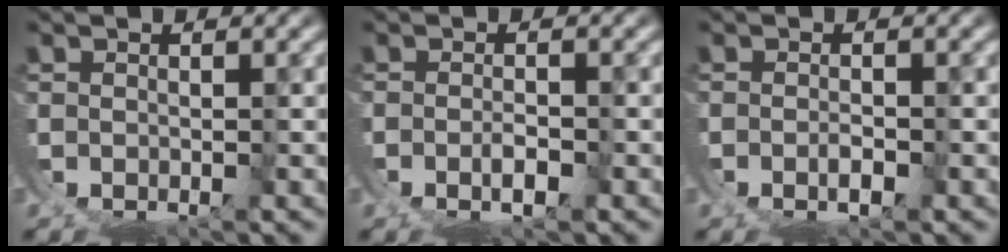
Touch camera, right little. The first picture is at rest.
{"total": 1.8, "force": [-0.9, -0.3, 1.6], "torque": [-0.022, -0.003, -0.015]}
{"total": 1.4, "force": [-0.7, -0.3, 1.2], "torque": [-0.018, -0.001, -0.012]}